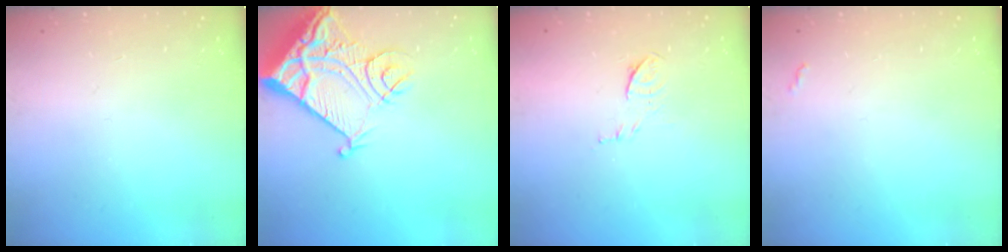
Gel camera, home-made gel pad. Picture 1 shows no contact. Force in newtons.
{"total": 16.1, "press": 16.0, "slide": 2.0}
{"total": 6.5, "press": 6.4, "slide": 1.1}
{"total": 3.2, "press": 3.2, "slide": 0.5}